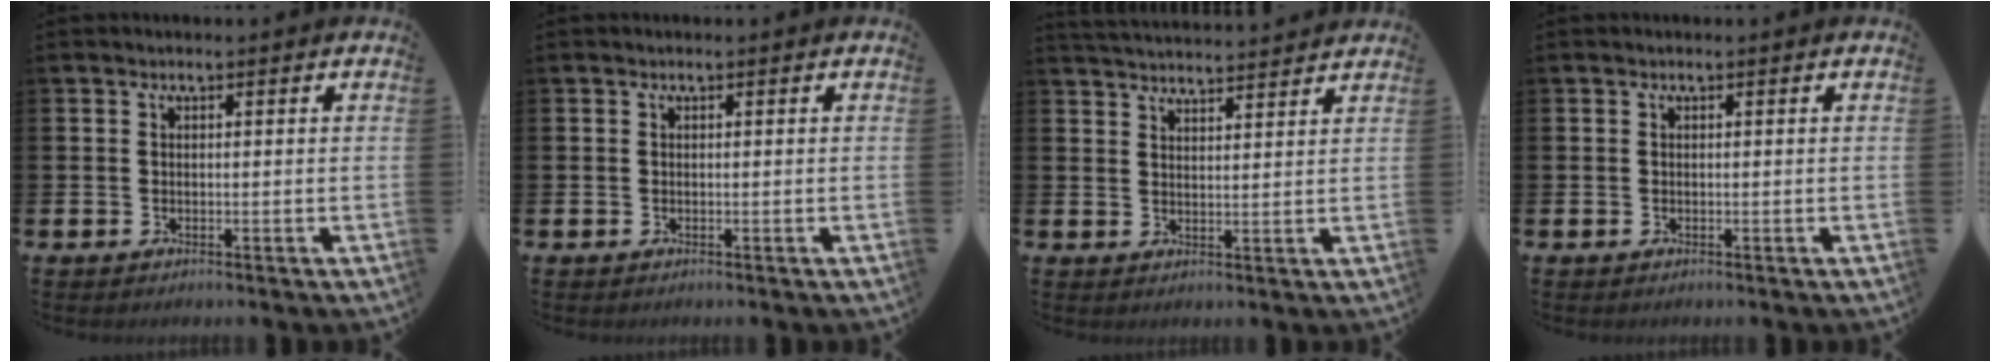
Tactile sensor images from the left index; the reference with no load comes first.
{"total": 0.0}
{"total": 4.0, "force": [4.0, -0.2, 0.1], "torque": [-0.010, -0.027, 0.072]}
{"total": 0.0}